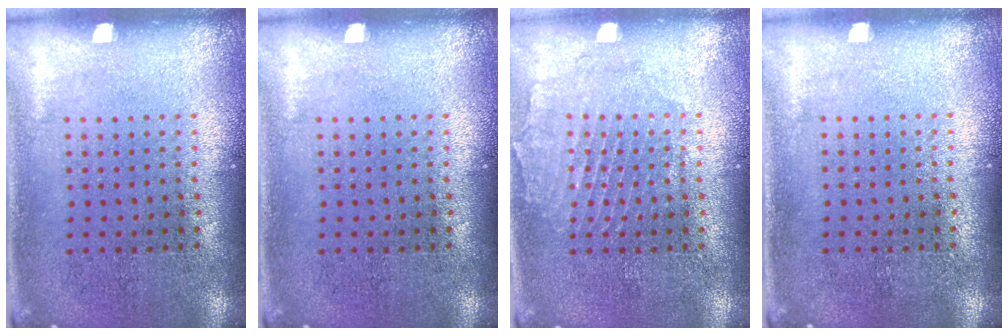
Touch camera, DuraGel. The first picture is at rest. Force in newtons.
{"total": 0.0}
{"total": 1.4, "press": 1.4, "slide": 0.0}
{"total": 0.0}